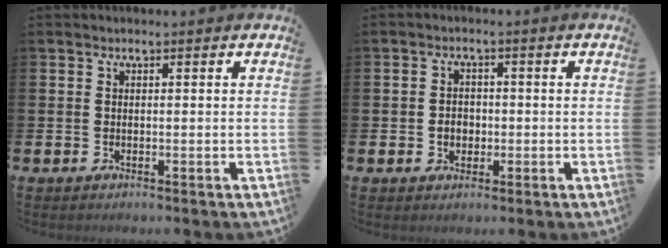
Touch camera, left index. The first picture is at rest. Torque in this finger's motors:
{"motor_torque": [0.09, -0.01, 0.04, 0.02]}